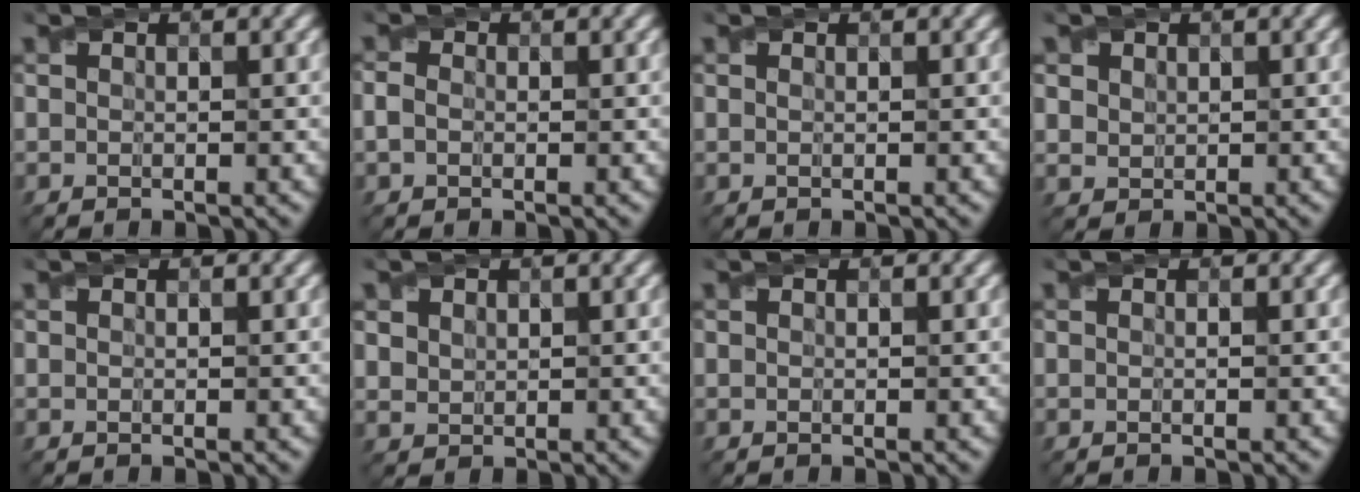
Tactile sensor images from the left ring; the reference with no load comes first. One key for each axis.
{"total": 1.2, "fx": -0.3, "fy": 1.0, "fz": 0.7, "tx": -0.015, "ty": 0.000, "tz": -0.009}
{"total": 0.0}
{"total": 1.6, "fx": 0.8, "fy": 1.3, "fz": 0.5, "tx": -0.012, "ty": -0.006, "tz": 0.027}
{"total": 0.0}
{"total": 1.5, "fx": 0.8, "fy": 1.2, "fz": 0.4, "tx": -0.011, "ty": -0.002, "tz": 0.021}
{"total": 0.0}
{"total": 0.0}